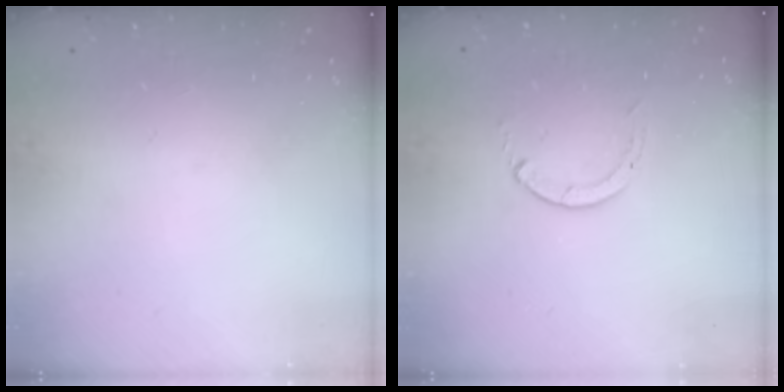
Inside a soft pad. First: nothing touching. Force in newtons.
{"total": 0.6, "press": 0.5, "slide": 0.1}